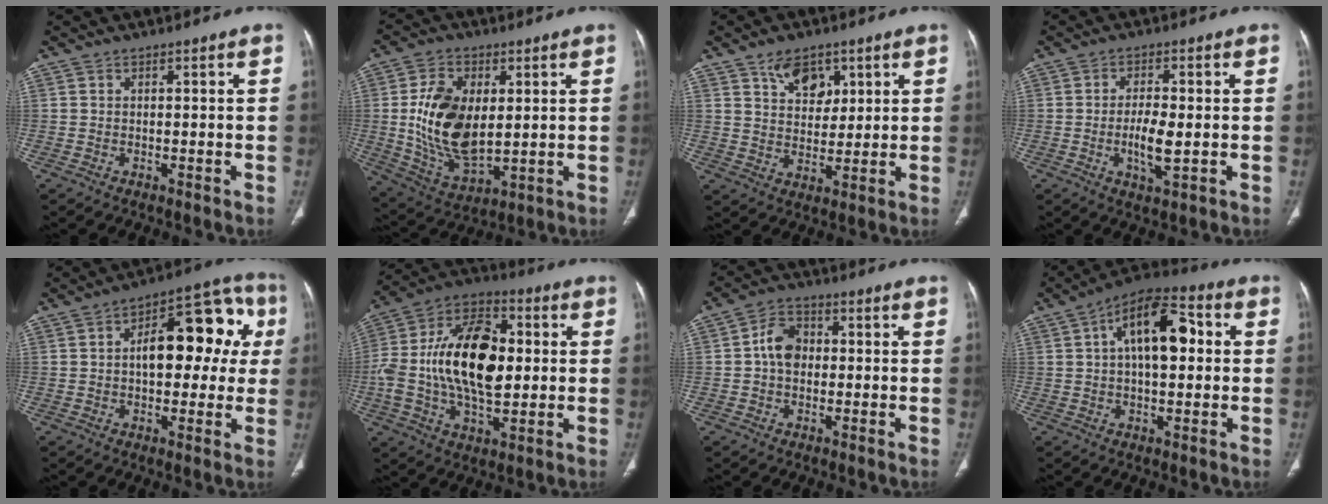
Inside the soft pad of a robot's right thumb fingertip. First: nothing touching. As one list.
[{"total": 15.4, "force": [1.7, 9.0, 12.4], "torque": [-0.216, -0.016, 0.043]}, {"total": 7.9, "force": [4.3, 5.2, 4.2], "torque": [-0.039, -0.025, 0.075]}, {"total": 5.8, "force": [-0.8, 1.9, 5.4], "torque": [-0.102, -0.007, -0.014]}, {"total": 17.4, "force": [2.6, 9.1, 14.6], "torque": [-0.153, 0.040, 0.030]}, {"total": 22.4, "force": [0.9, 12.4, 18.6], "torque": [-0.335, 0.018, 0.012]}, {"total": 6.2, "force": [0.1, 4.7, 4.0], "torque": [-0.054, 0.016, -0.008]}, {"total": 14.6, "force": [2.9, 7.3, 12.3], "torque": [-0.182, 0.026, 0.038]}]